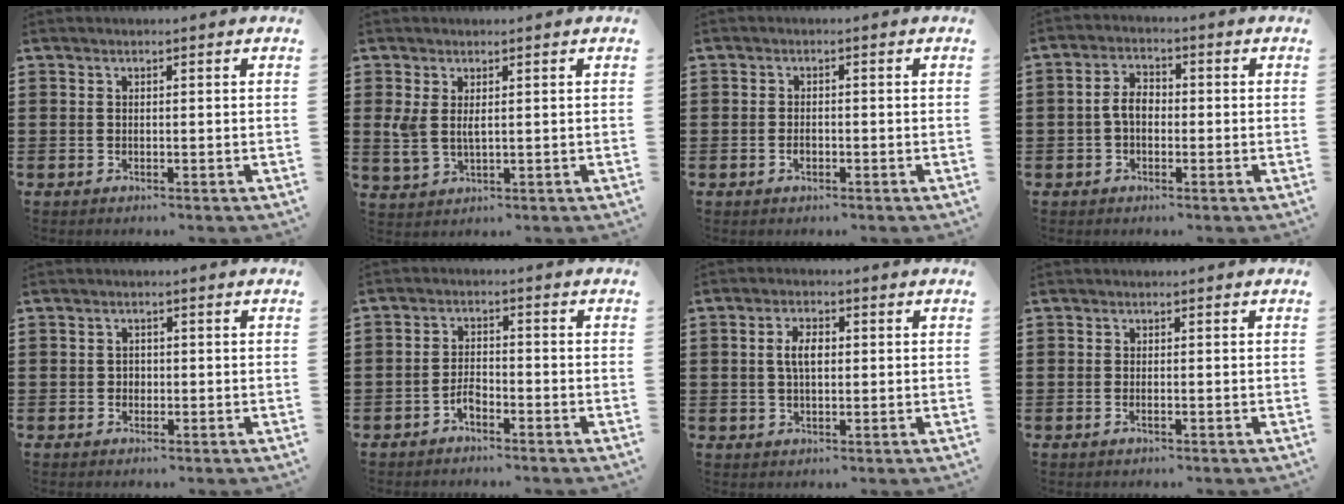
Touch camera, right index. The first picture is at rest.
{"total": 3.4, "force": [1.1, 1.6, 2.8], "torque": [-0.068, 0.002, 0.017]}
{"total": 1.3, "force": [-0.6, 0.7, 0.9], "torque": [-0.016, 0.000, -0.011]}
{"total": 4.0, "force": [-0.7, 2.4, 3.1], "torque": [-0.074, 0.002, -0.017]}
{"total": 1.1, "force": [-0.2, 1.0, 0.4], "torque": [-0.010, 0.003, -0.005]}
{"total": 2.6, "force": [-2.0, 1.2, 1.0], "torque": [-0.022, 0.008, -0.041]}
{"total": 3.8, "force": [0.5, 1.8, 3.3], "torque": [-0.065, 0.009, 0.006]}
{"total": 0.6, "force": [-0.3, 0.1, 0.5], "torque": [-0.010, -0.003, -0.005]}